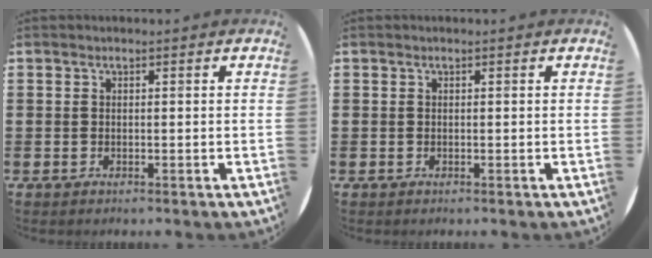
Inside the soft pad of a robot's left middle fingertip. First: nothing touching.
{"total": 0.0}